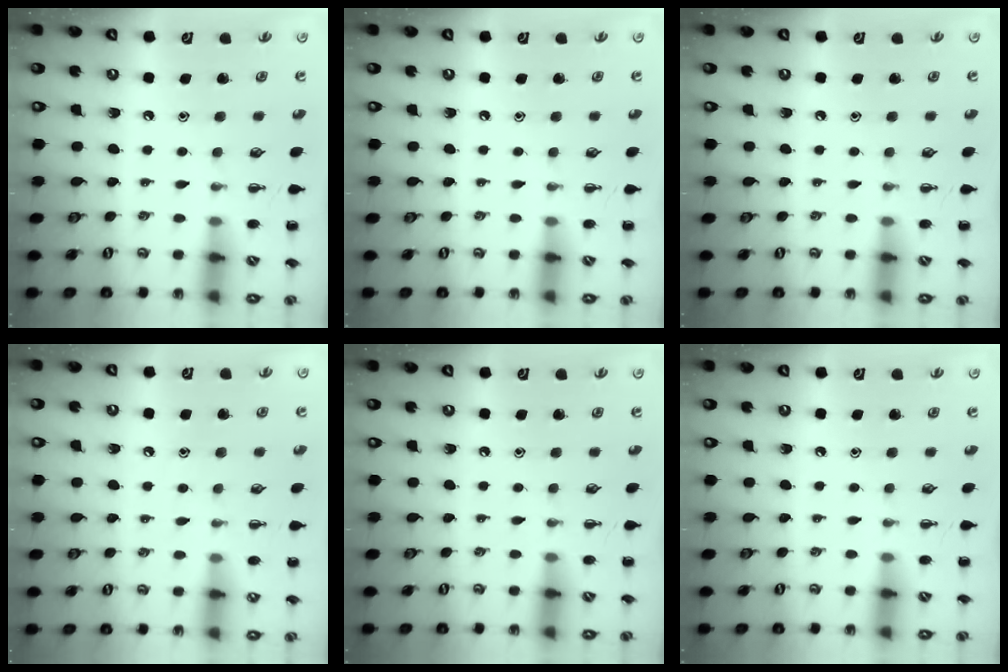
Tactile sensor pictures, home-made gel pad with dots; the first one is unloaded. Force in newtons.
{"total": 0.0}
{"total": 0.0}
{"total": 5.6, "press": 5.4, "slide": 1.6}
{"total": 0.0}
{"total": 0.0}